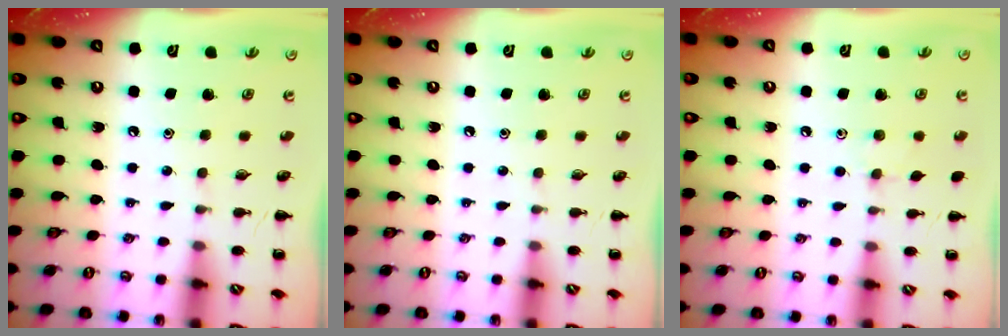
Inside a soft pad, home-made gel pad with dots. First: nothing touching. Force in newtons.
{"total": 0.0}
{"total": 5.6, "press": 5.3, "slide": 1.7}